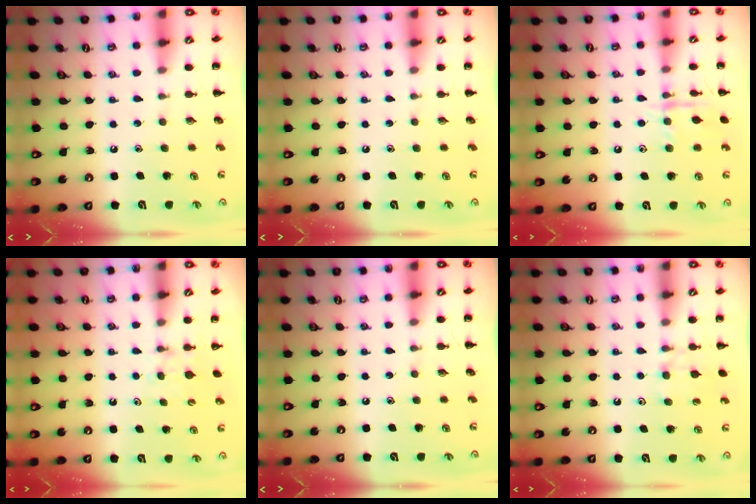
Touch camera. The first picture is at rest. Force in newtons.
{"total": 0.0}
{"total": 9.7, "press": 9.7, "slide": 0.5}
{"total": 3.7, "press": 3.4, "slide": 1.4}
{"total": 0.0}
{"total": 7.0, "press": 6.7, "slide": 1.8}